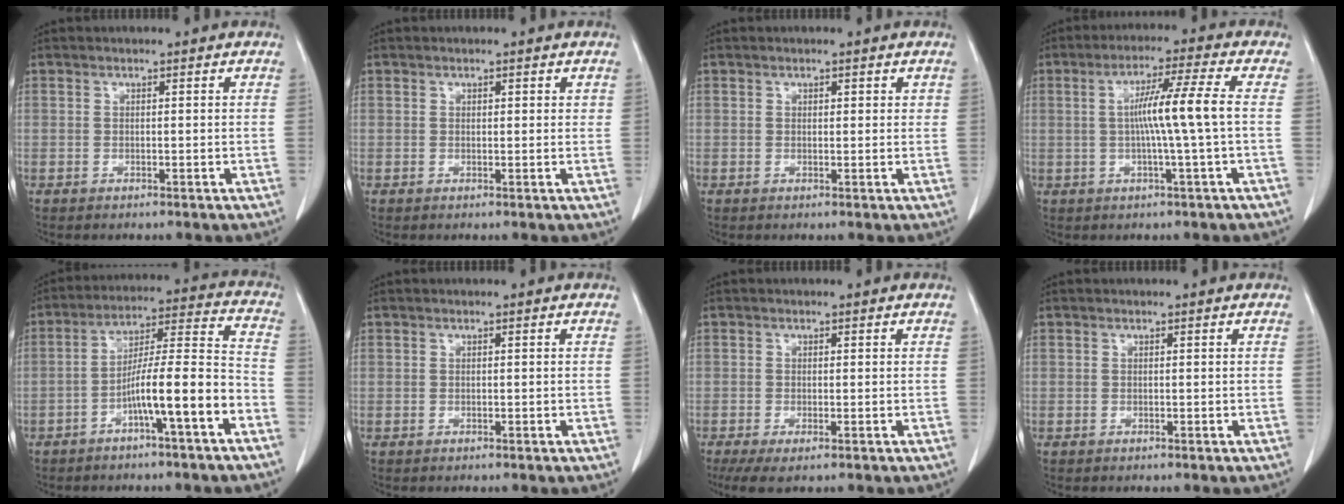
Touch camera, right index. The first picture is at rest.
{"total": 1.0, "force": [0.5, 0.6, 0.6], "torque": [-0.004, -0.002, 0.005]}
{"total": 1.1, "force": [0.6, 0.7, 0.6], "torque": [-0.003, -0.002, 0.005]}
{"total": 7.9, "force": [-0.1, -1.5, 7.7], "torque": [-0.139, 0.008, 0.001]}
{"total": 11.7, "force": [-5.3, 0.2, 10.4], "torque": [-0.175, 0.023, -0.087]}
{"total": 0.0}
{"total": 3.8, "force": [-2.1, 1.1, 3.0], "torque": [-0.056, -0.013, -0.034]}
{"total": 0.0}